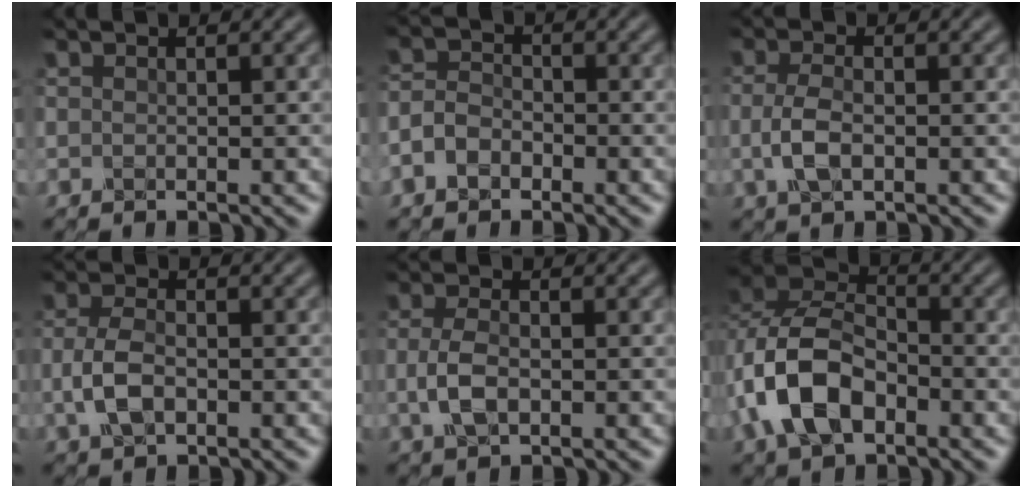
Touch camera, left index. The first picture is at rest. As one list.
[{"total": 2.5, "force": [-1.6, 1.3, 1.3], "torque": [-0.034, 0.007, -0.036]}, {"total": 2.7, "force": [-0.6, 1.1, 2.3], "torque": [-0.062, 0.002, -0.010]}, {"total": 3.0, "force": [-0.8, 1.5, 2.5], "torque": [-0.068, 0.002, -0.017]}, {"total": 2.7, "force": [-0.6, 1.2, 2.4], "torque": [-0.063, 0.002, -0.009]}, {"total": 7.4, "force": [-2.8, 4.5, 5.2], "torque": [-0.115, 0.007, -0.059]}]